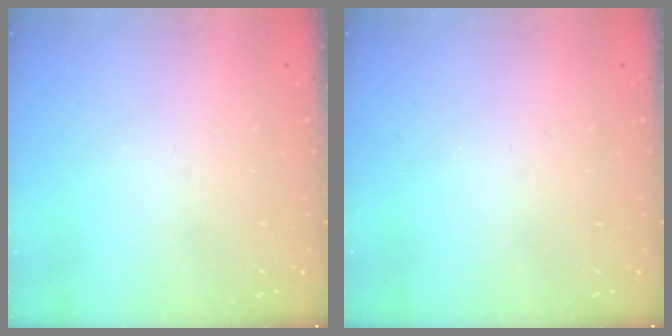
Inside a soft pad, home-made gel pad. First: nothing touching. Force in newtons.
{"total": 0.0}